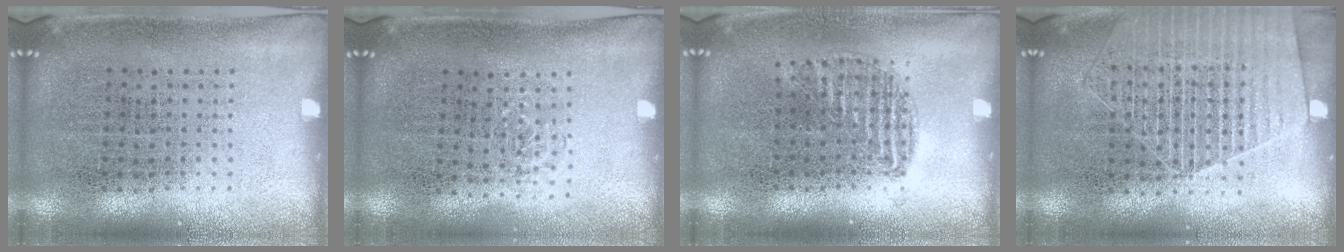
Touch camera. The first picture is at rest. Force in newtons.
{"total": 0.6, "press": 0.5, "slide": 0.3}
{"total": 0.9, "press": 0.8, "slide": 0.5}
{"total": 1.8, "press": 1.6, "slide": 0.7}